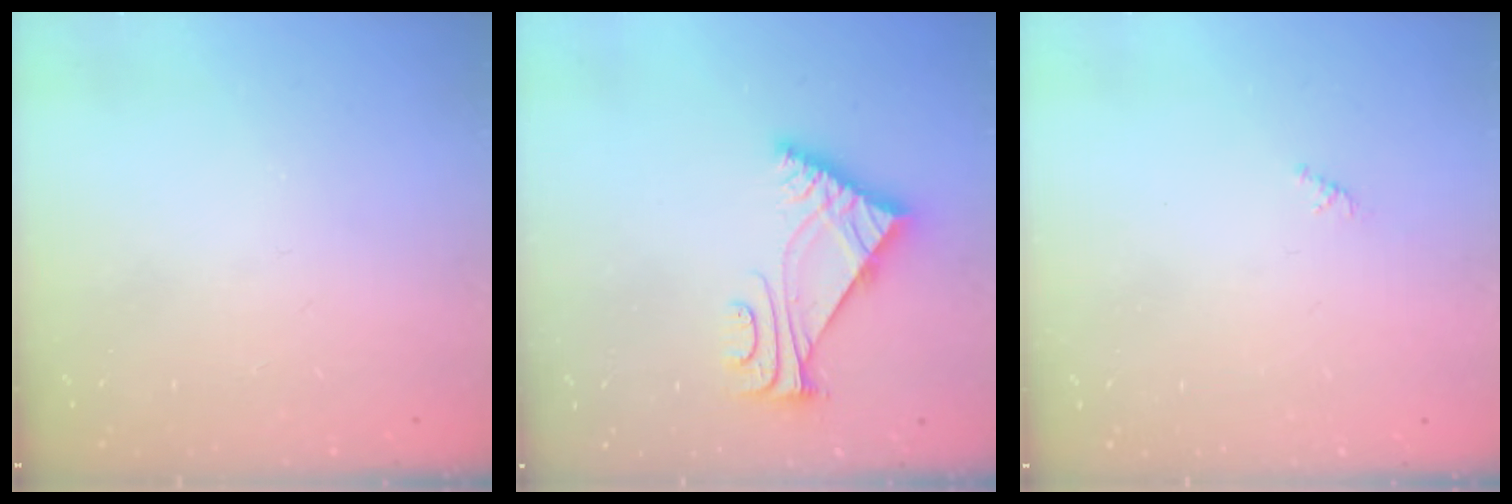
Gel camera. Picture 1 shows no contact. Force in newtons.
{"total": 6.6, "press": 6.6, "slide": 1.0}
{"total": 0.8, "press": 0.7, "slide": 0.4}